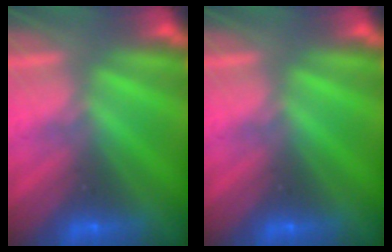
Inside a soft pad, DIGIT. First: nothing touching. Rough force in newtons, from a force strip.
{"total": 0.0}